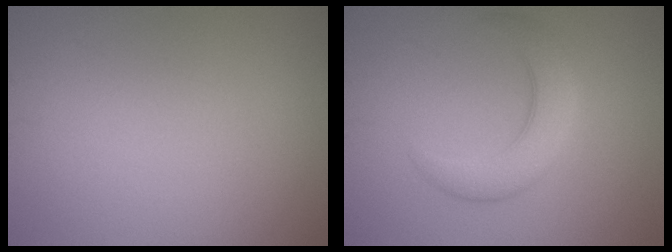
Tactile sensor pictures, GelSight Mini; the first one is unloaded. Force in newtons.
{"total": 4.4, "press": 4.4, "slide": 0.1}